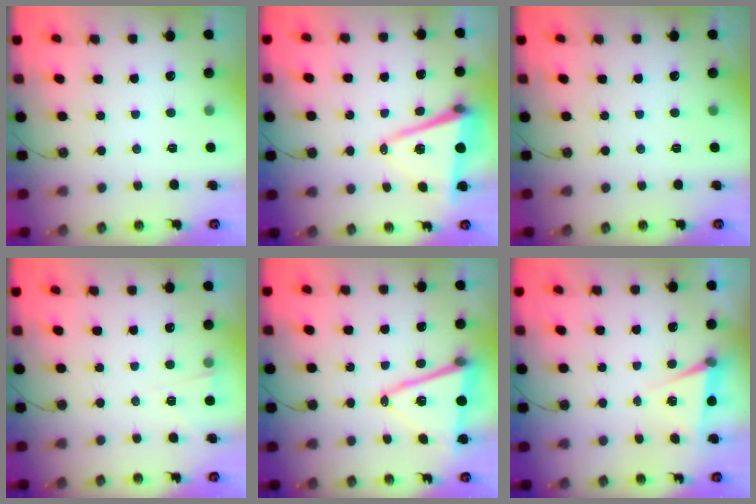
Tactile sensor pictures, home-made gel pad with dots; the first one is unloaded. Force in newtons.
{"total": 10.0, "press": 9.1, "slide": 4.1}
{"total": 0.0}
{"total": 2.7, "press": 2.1, "slide": 1.6}
{"total": 14.3, "press": 13.8, "slide": 3.7}
{"total": 5.1, "press": 2.5, "slide": 4.5}